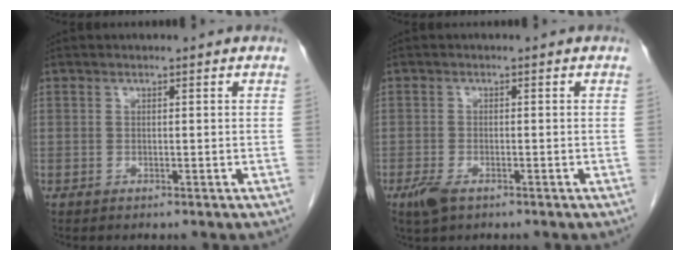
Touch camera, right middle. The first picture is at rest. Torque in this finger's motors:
{"motor_torque": [0.48, -0.21, 0.07, 0.03]}